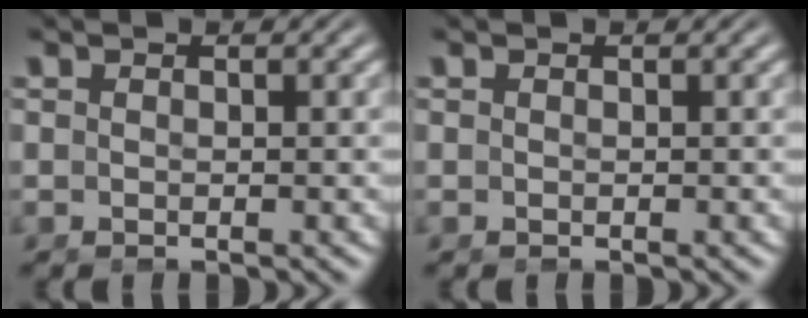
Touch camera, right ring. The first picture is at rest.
{"total": 0.0}